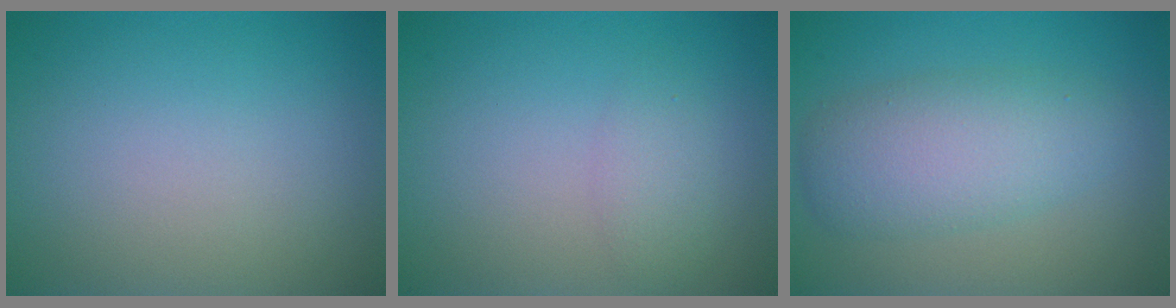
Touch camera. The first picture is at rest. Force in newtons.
{"total": 1.5, "press": 1.5, "slide": 0.1}
{"total": 5.3, "press": 5.3, "slide": 0.0}